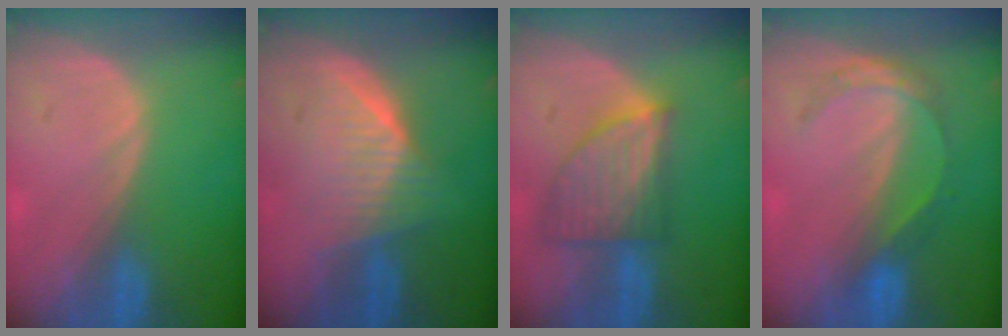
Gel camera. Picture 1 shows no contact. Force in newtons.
{"total": 6.3, "press": 6.2, "slide": 1.5}
{"total": 7.5, "press": 6.8, "slide": 3.1}
{"total": 4.6, "press": 4.2, "slide": 1.9}